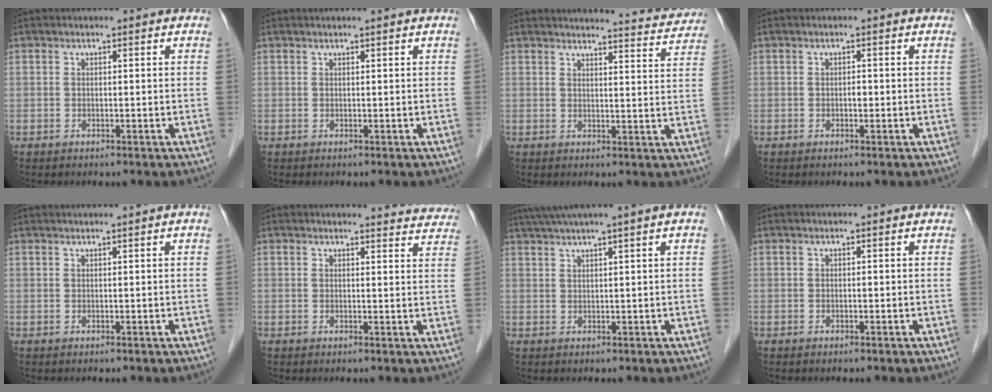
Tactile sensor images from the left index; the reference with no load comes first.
{"total": 2.0, "force": [1.7, -0.1, 1.1], "torque": [-0.011, 0.019, 0.025]}
{"total": 12.5, "force": [12.2, 0.8, 2.2], "torque": [-0.018, -0.031, 0.128]}
{"total": 0.7, "force": [-0.1, 0.4, 0.5], "torque": [-0.009, 0.002, -0.004]}
{"total": 1.9, "force": [1.5, -0.6, 1.1], "torque": [-0.015, 0.011, 0.033]}
{"total": 8.7, "force": [8.5, 1.2, 0.7], "torque": [0.017, -0.023, 0.066]}
{"total": 6.6, "force": [4.8, -1.4, 4.3], "torque": [-0.068, 0.032, 0.081]}
{"total": 0.0}